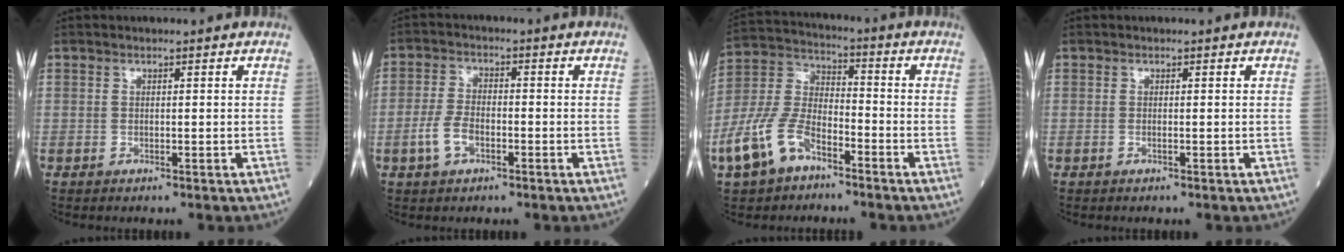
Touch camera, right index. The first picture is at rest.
{"total": 4.7, "force": [-1.8, 2.4, 3.5], "torque": [-0.082, 0.005, -0.036]}
{"total": 11.2, "force": [-6.3, 5.7, 7.3], "torque": [-0.182, 0.006, -0.126]}
{"total": 0.0}